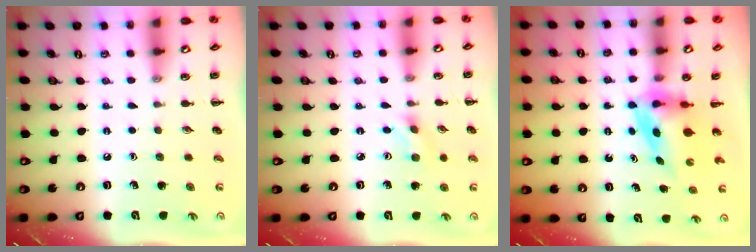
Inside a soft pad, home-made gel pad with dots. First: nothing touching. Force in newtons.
{"total": 1.6, "press": 1.5, "slide": 0.5}
{"total": 6.0, "press": 5.9, "slide": 1.1}